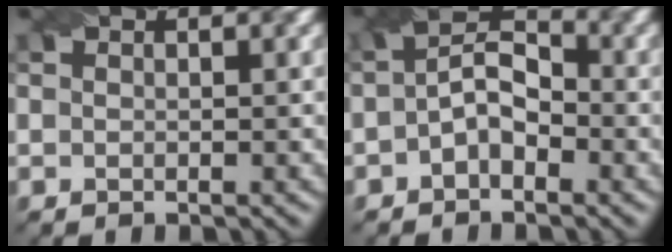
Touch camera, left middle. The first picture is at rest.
{"total": 4.0, "force": [-0.8, 2.4, 3.1], "torque": [-0.054, 0.010, -0.019]}